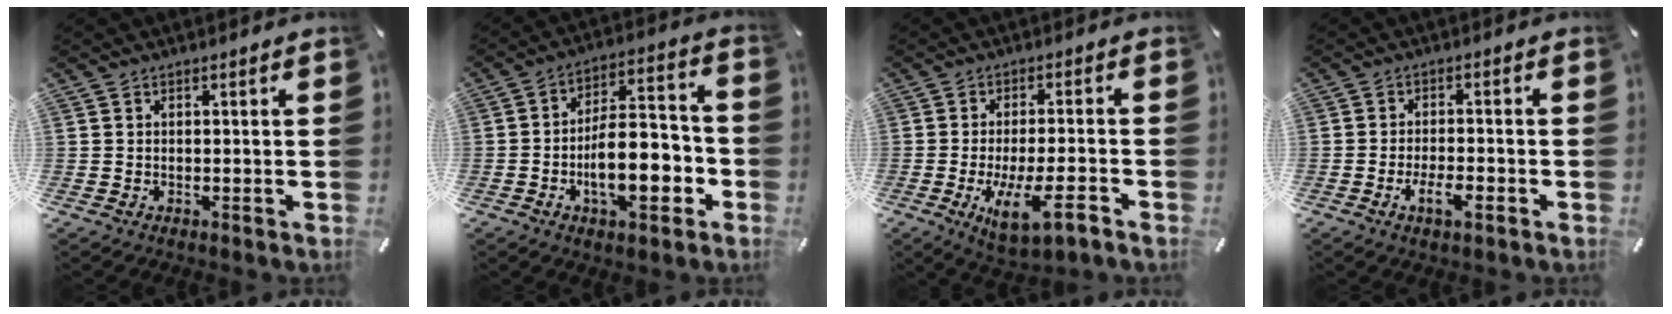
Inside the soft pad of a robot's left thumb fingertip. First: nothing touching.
{"total": 14.6, "force": [-5.0, 7.3, 11.6], "torque": [-0.186, 0.011, -0.091]}
{"total": 11.0, "force": [-4.1, 3.3, 9.6], "torque": [-0.189, 0.000, -0.069]}
{"total": 5.4, "force": [-2.6, 2.0, 4.3], "torque": [-0.079, 0.009, -0.047]}